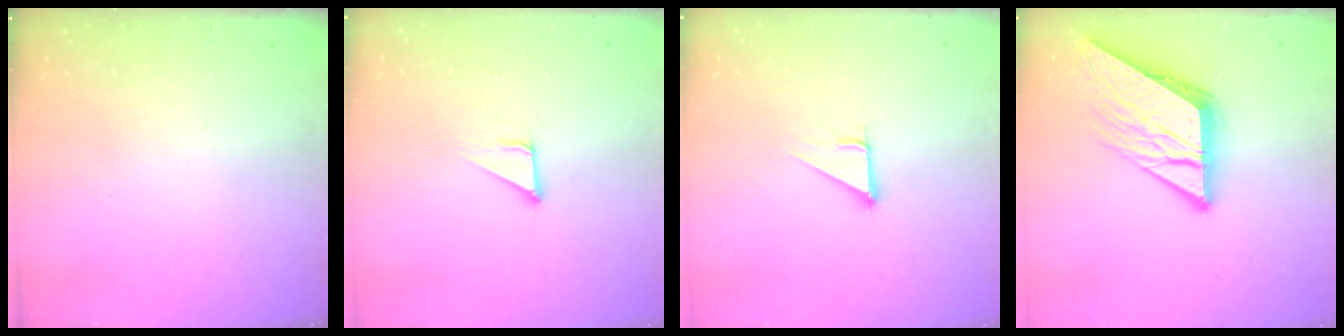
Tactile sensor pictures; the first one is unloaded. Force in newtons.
{"total": 2.1, "press": 2.1, "slide": 0.1}
{"total": 2.9, "press": 2.9, "slide": 0.1}
{"total": 11.5, "press": 11.4, "slide": 1.1}